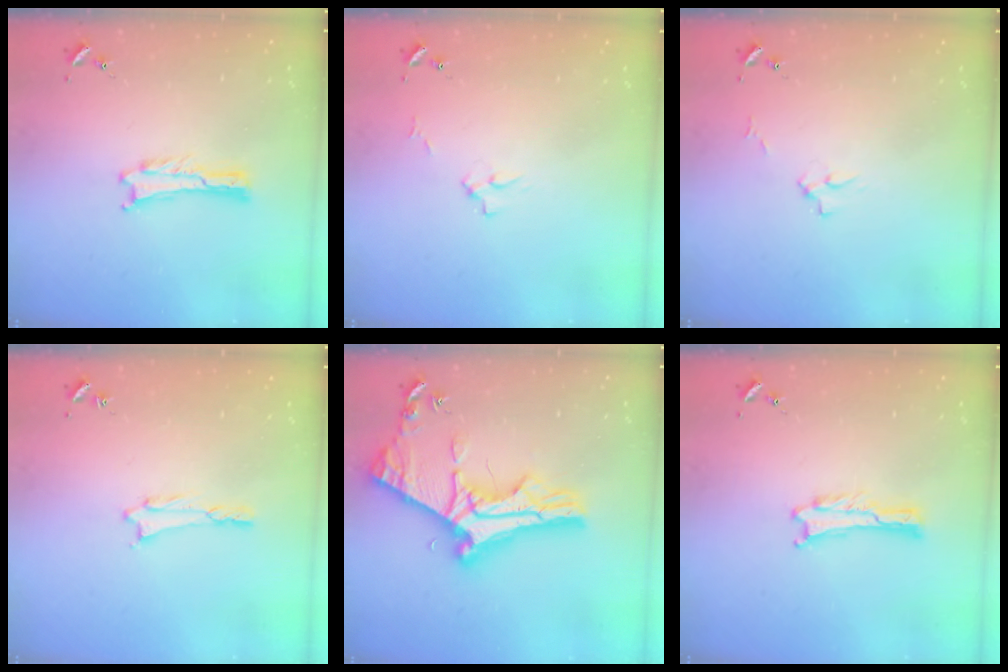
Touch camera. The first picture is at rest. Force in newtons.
{"total": 2.7, "press": 2.7, "slide": 0.3}
{"total": 2.7, "press": 2.7, "slide": 0.3}
{"total": 0.7, "press": 0.7, "slide": 0.1}
{"total": 11.2, "press": 11.1, "slide": 1.2}
{"total": 0.0}